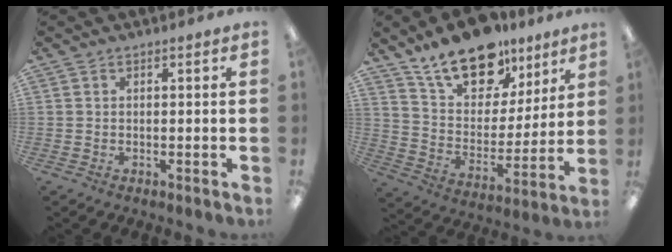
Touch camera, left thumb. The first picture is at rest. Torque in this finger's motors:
{"motor_torque": [0.46, 0.36, 1.54, -1.23, 0.19]}